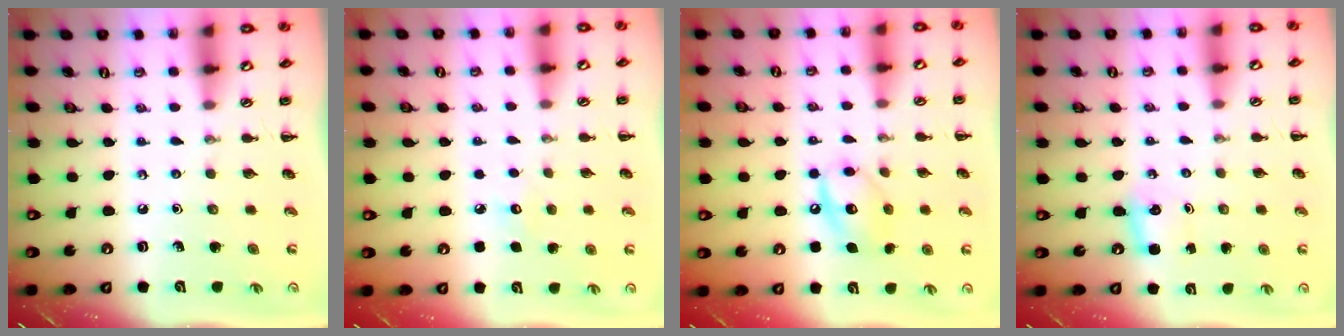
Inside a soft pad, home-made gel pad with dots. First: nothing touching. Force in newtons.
{"total": 5.6, "press": 5.4, "slide": 1.4}
{"total": 11.3, "press": 11.3, "slide": 1.0}
{"total": 3.5, "press": 3.3, "slide": 0.9}